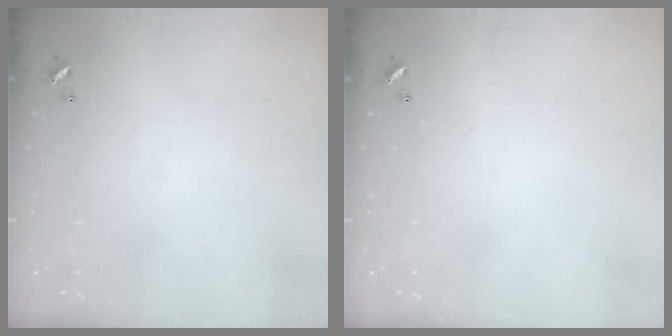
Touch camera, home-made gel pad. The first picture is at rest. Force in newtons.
{"total": 0.0}